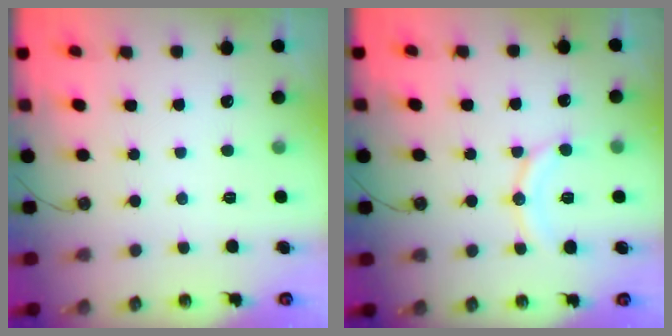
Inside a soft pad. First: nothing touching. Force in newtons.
{"total": 11.9, "press": 11.8, "slide": 1.2}